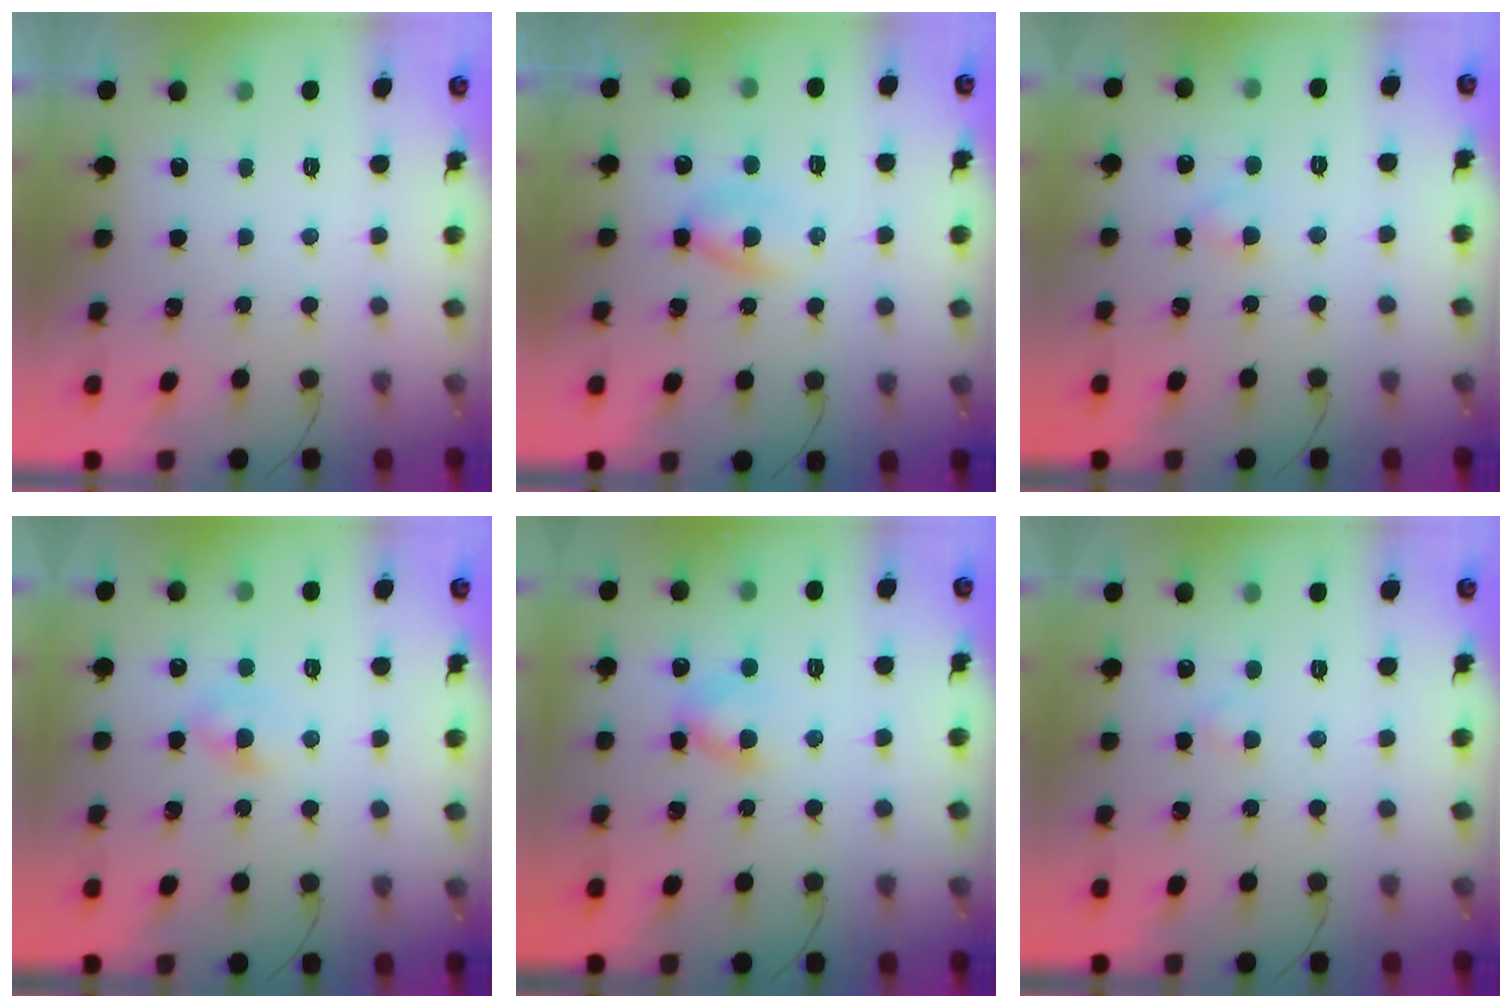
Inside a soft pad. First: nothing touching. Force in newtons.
{"total": 3.3, "press": 3.2, "slide": 0.9}
{"total": 2.4, "press": 2.2, "slide": 1.0}
{"total": 3.3, "press": 3.1, "slide": 1.3}
{"total": 5.7, "press": 5.7, "slide": 0.3}
{"total": 1.6, "press": 1.4, "slide": 0.7}